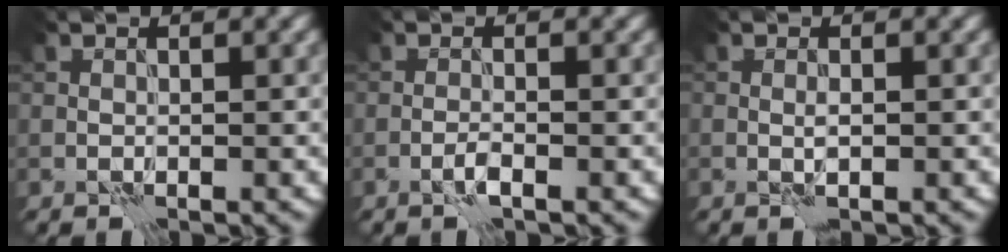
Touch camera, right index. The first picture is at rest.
{"total": 1.1, "force": [-0.6, 0.0, 0.9], "torque": [-0.018, 0.004, -0.016]}
{"total": 0.7, "force": [0.0, 0.0, 0.7], "torque": [-0.016, 0.000, -0.002]}